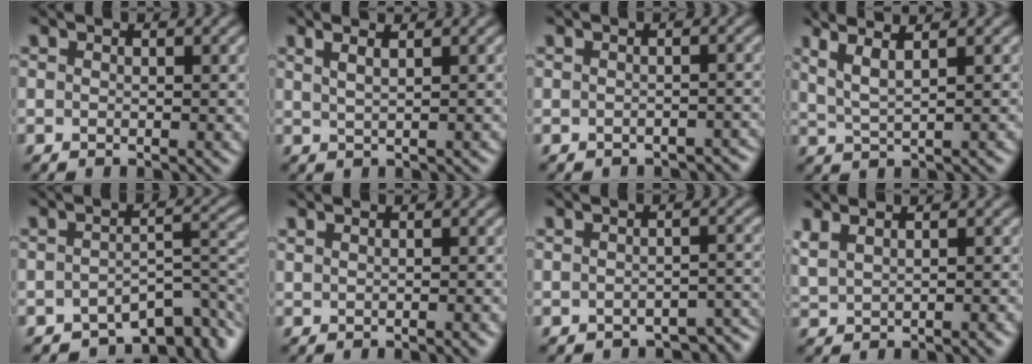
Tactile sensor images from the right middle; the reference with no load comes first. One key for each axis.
{"total": 2.7, "fx": 1.7, "fy": 1.0, "fz": 1.8, "tx": -0.012, "ty": 0.005, "tz": 0.016}
{"total": 1.6, "fx": -1.4, "fy": 0.6, "fz": 0.3, "tx": 0.001, "ty": -0.003, "tz": -0.013}
{"total": 4.2, "fx": 2.7, "fy": 1.1, "fz": 3.0, "tx": -0.050, "ty": 0.016, "tz": 0.037}
{"total": 6.8, "fx": -4.8, "fy": 2.9, "fz": 3.9, "tx": -0.033, "ty": -0.007, "tz": -0.068}
{"total": 1.8, "fx": 0.2, "fy": 0.9, "fz": 1.6, "tx": -0.009, "ty": 0.003, "tz": 0.004}
{"total": 3.3, "fx": -2.6, "fy": 1.4, "fz": 1.3, "tx": -0.009, "ty": -0.009, "tz": -0.025}
{"total": 3.6, "fx": 1.5, "fy": 1.8, "fz": 2.7, "tx": -0.039, "ty": 0.025, "tz": 0.028}